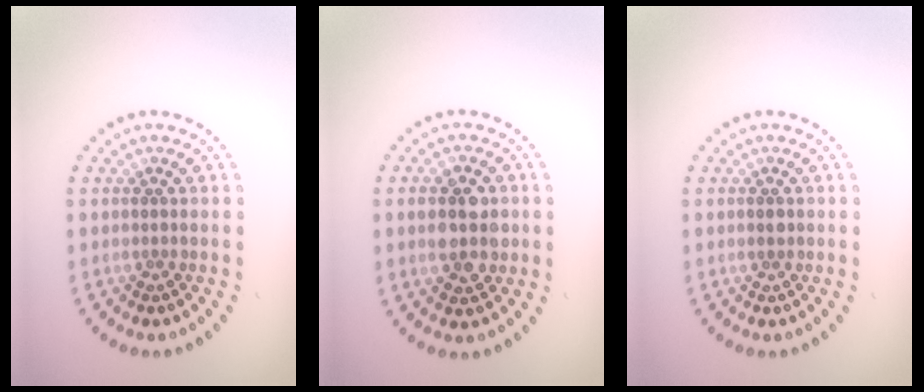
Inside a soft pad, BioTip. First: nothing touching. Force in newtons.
{"total": 4.2, "press": 4.2, "slide": 0.1}
{"total": 0.9, "press": 0.9, "slide": 0.1}